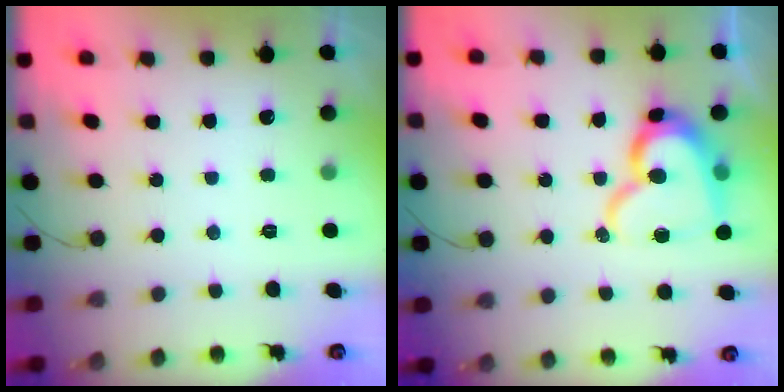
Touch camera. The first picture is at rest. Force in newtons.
{"total": 16.4, "press": 16.4, "slide": 1.5}